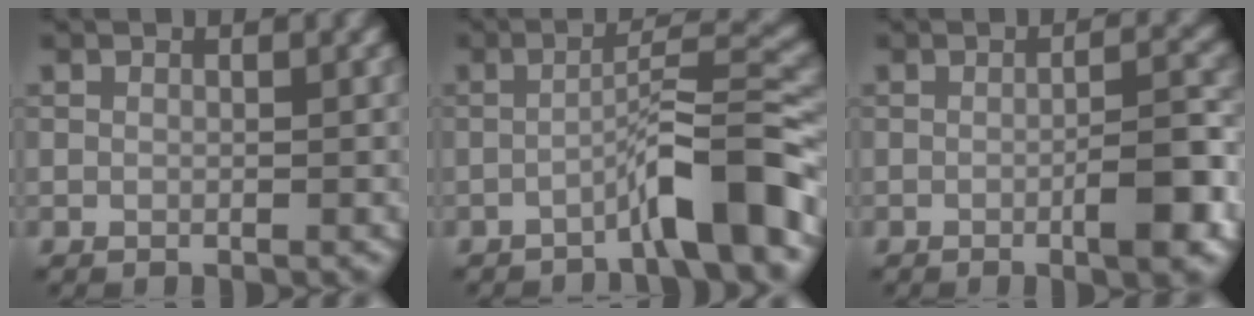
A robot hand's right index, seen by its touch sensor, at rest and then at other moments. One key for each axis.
{"total": 6.1, "fx": -3.4, "fy": 0.5, "fz": 5.0, "tx": -0.074, "ty": 0.024, "tz": -0.067}
{"total": 4.8, "fx": -1.5, "fy": 0.9, "fz": 4.5, "tx": -0.060, "ty": 0.008, "tz": -0.025}